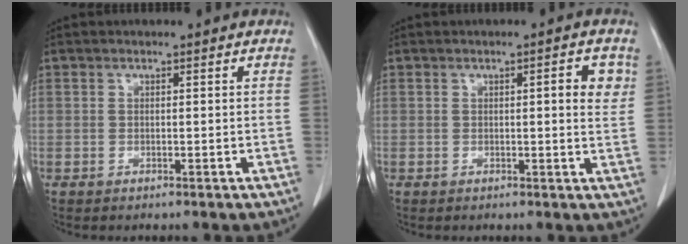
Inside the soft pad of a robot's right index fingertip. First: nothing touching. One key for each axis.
{"total": 3.7, "fx": 1.1, "fy": 0.5, "fz": 3.5, "tx": -0.041, "ty": -0.001, "tz": 0.010}